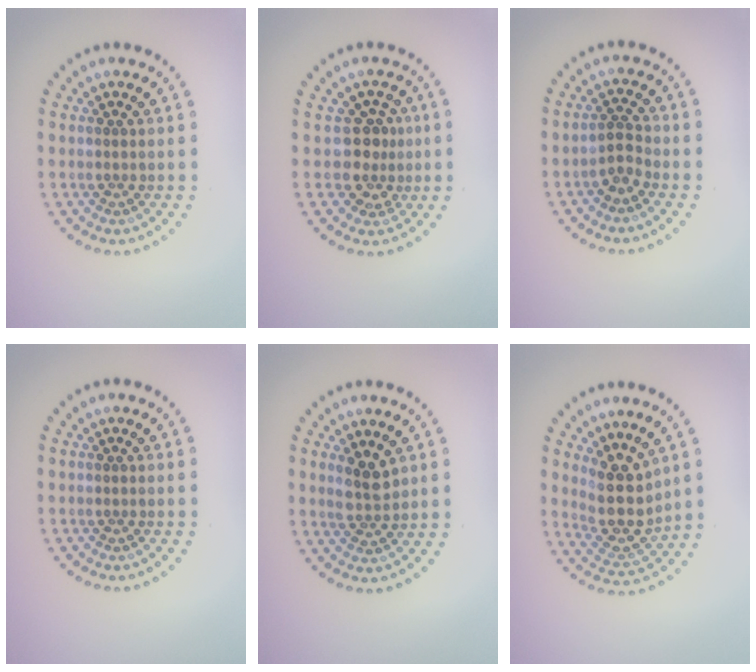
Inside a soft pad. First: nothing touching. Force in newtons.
{"total": 2.9, "press": 2.4, "slide": 1.6}
{"total": 1.8, "press": 1.6, "slide": 0.9}
{"total": 0.0}
{"total": 2.5, "press": 2.3, "slide": 1.0}
{"total": 4.5, "press": 3.7, "slide": 2.5}